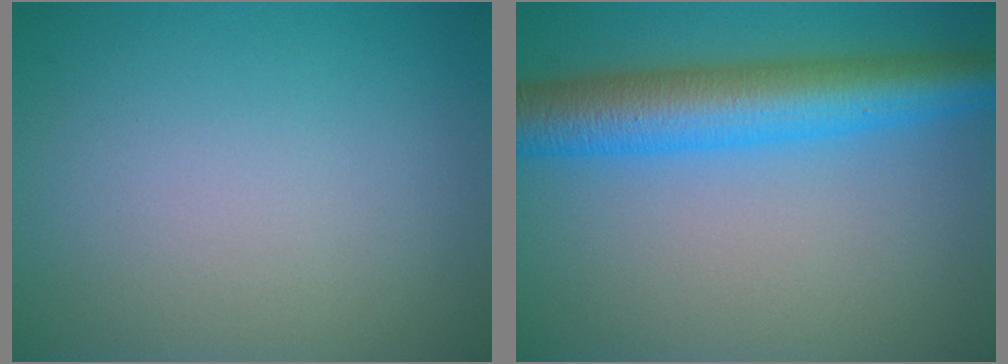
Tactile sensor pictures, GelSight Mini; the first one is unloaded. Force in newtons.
{"total": 7.9, "press": 7.9, "slide": 0.4}